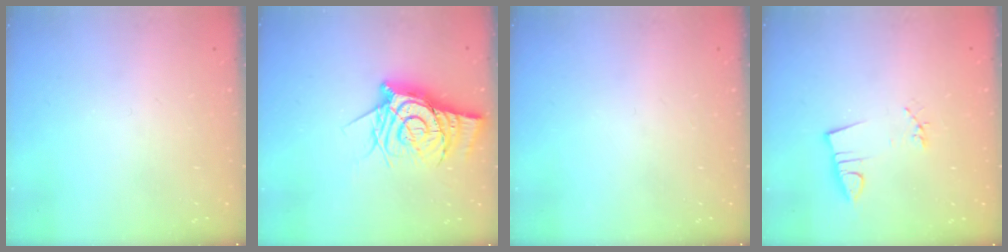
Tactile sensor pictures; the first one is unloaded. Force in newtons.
{"total": 12.2, "press": 12.2, "slide": 1.2}
{"total": 0.0}
{"total": 3.1, "press": 1.8, "slide": 2.6}